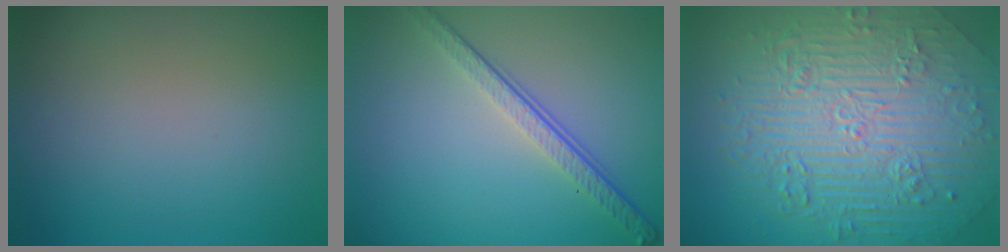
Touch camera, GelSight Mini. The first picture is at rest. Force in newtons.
{"total": 4.0, "press": 2.7, "slide": 2.9}
{"total": 10.9, "press": 7.2, "slide": 8.3}